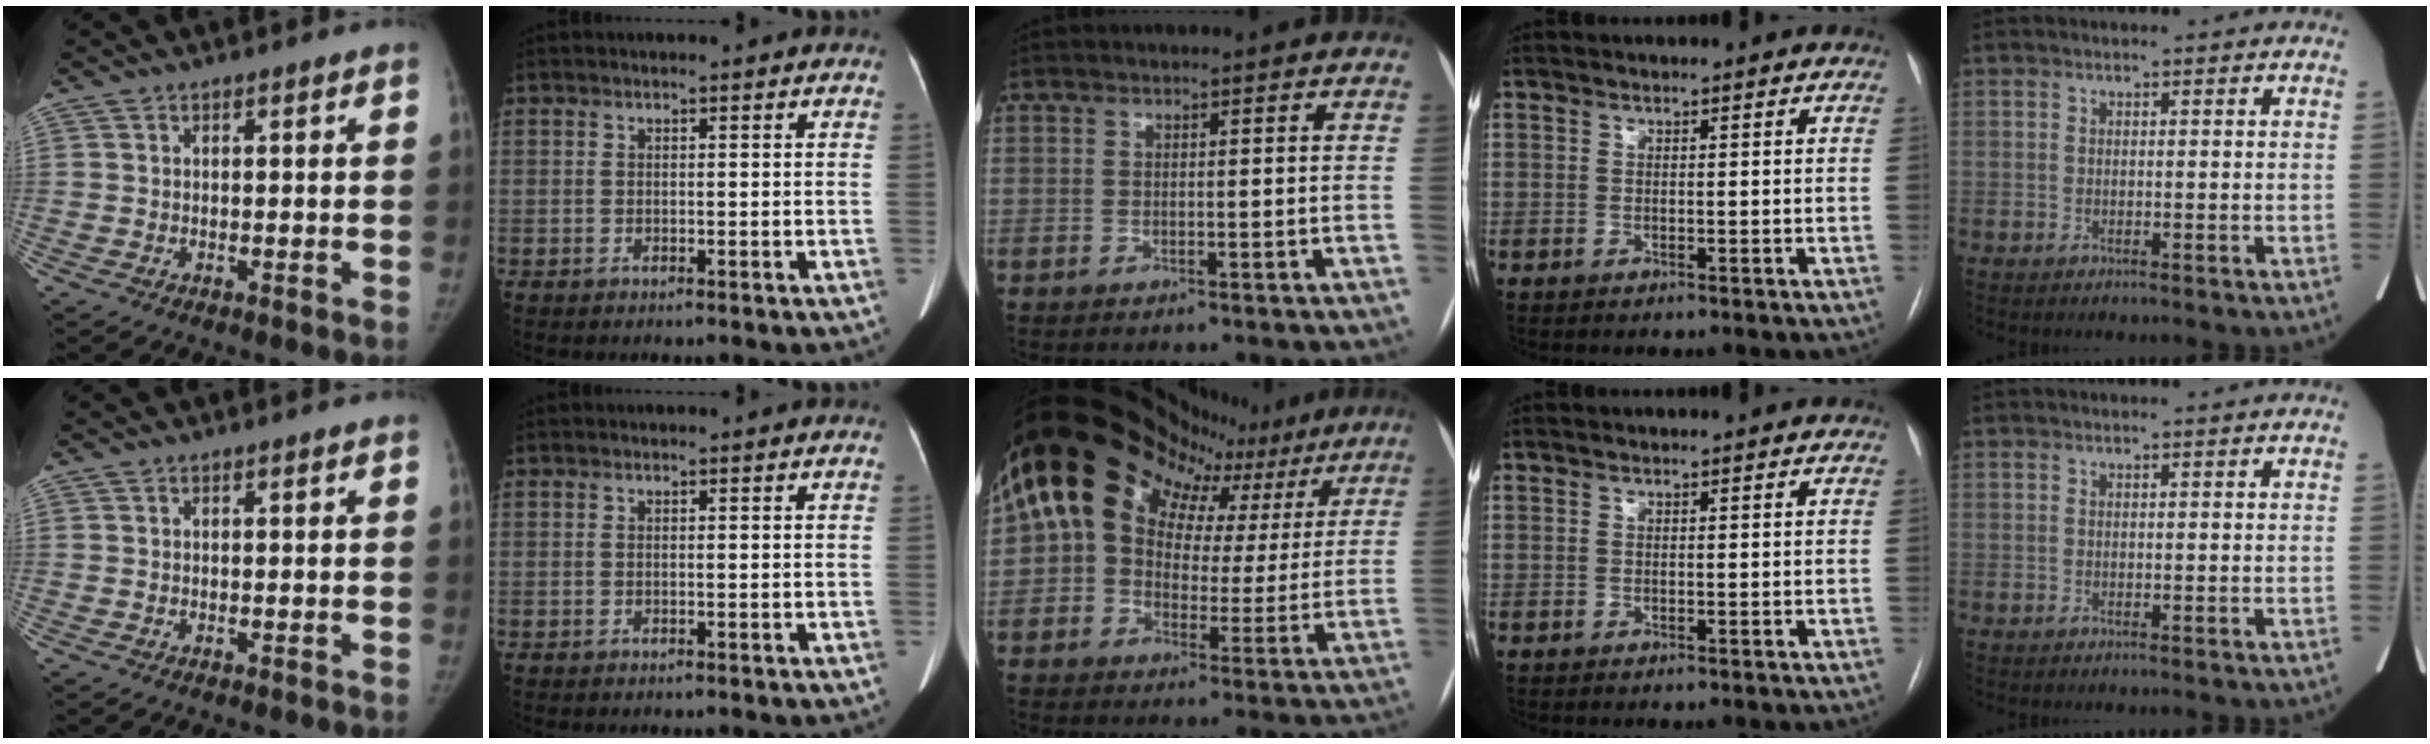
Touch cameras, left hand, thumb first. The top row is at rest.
{"middle": {"total": 20.5, "force": [11.4, 13.7, 10.1], "torque": [-0.170, 0.085, 0.154]}}